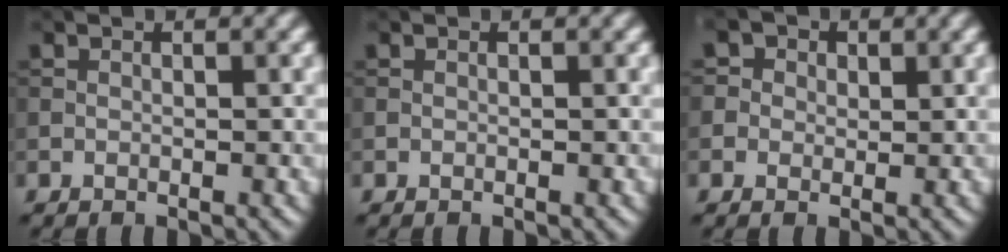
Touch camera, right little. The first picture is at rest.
{"total": 0.0}
{"total": 1.3, "force": [0.5, 1.2, 0.0], "torque": [0.009, -0.002, -0.017]}